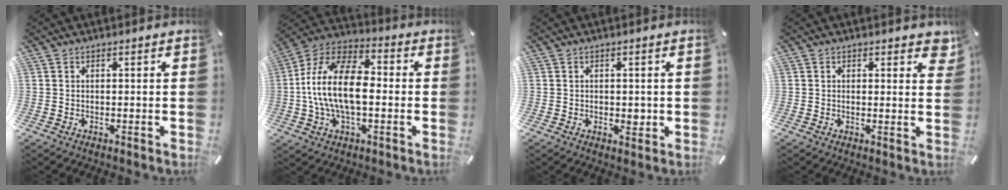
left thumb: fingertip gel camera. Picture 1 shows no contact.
{"total": 16.2, "force": [-2.0, 9.4, 13.1], "torque": [-0.277, 0.012, -0.039]}
{"total": 2.1, "force": [-0.2, 1.5, 1.4], "torque": [-0.012, -0.004, -0.007]}
{"total": 2.5, "force": [1.4, 1.3, 1.6], "torque": [-0.003, -0.007, 0.018]}